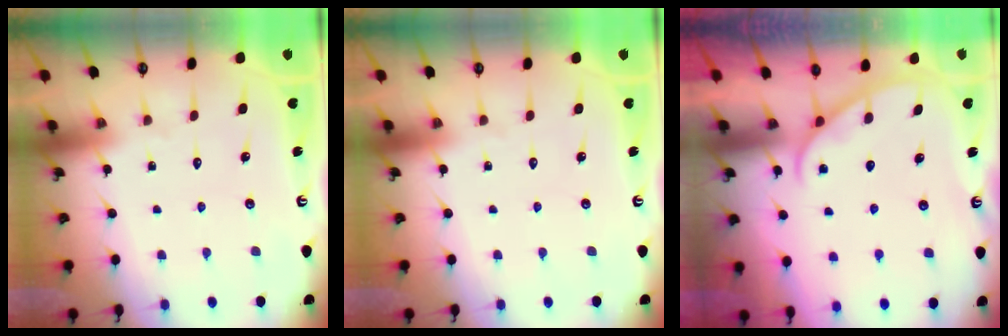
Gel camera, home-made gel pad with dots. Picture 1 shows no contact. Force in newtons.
{"total": 0.0}
{"total": 1.6, "press": 1.6, "slide": 0.3}